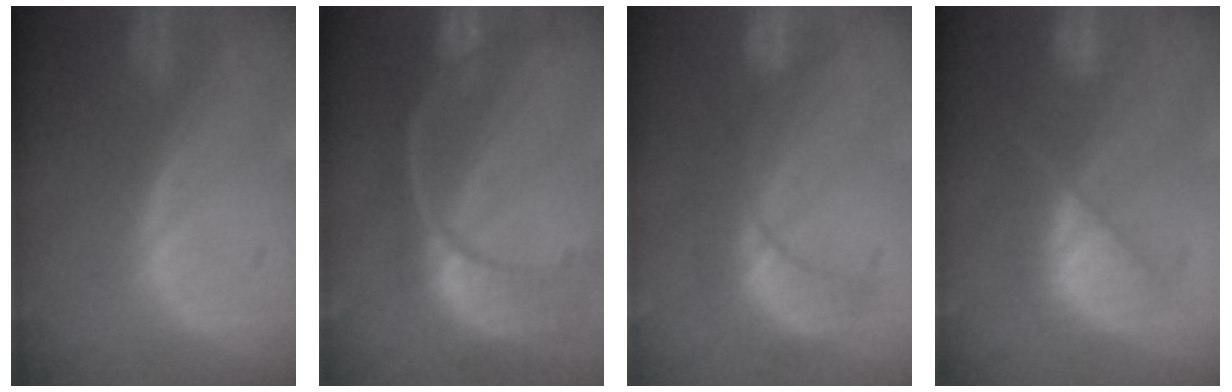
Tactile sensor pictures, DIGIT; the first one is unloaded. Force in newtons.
{"total": 11.2, "press": 9.3, "slide": 6.1}
{"total": 7.9, "press": 7.3, "slide": 3.0}
{"total": 7.4, "press": 7.3, "slide": 1.3}